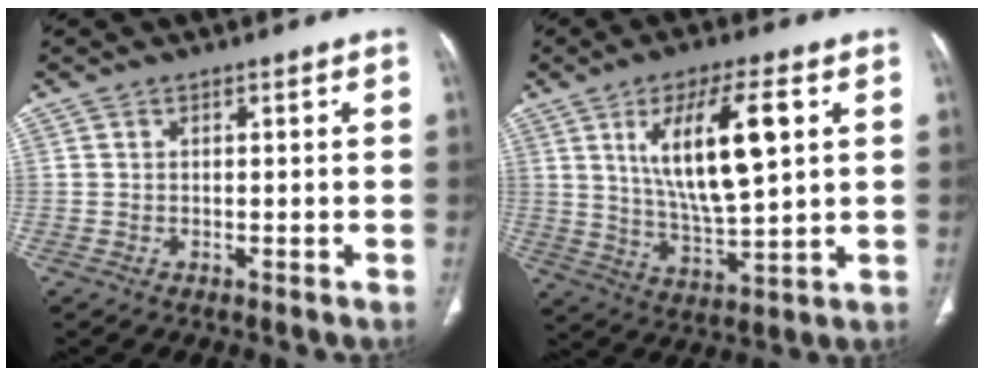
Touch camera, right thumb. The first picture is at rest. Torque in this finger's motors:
{"motor_torque": [-0.08, 1.43, 0.58, 0.59, 0.21]}